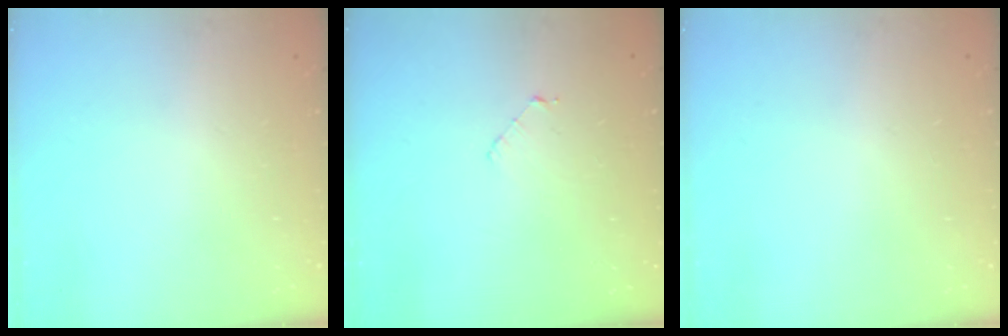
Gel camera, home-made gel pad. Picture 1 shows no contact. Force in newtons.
{"total": 3.5, "press": 3.5, "slide": 0.3}
{"total": 0.0}